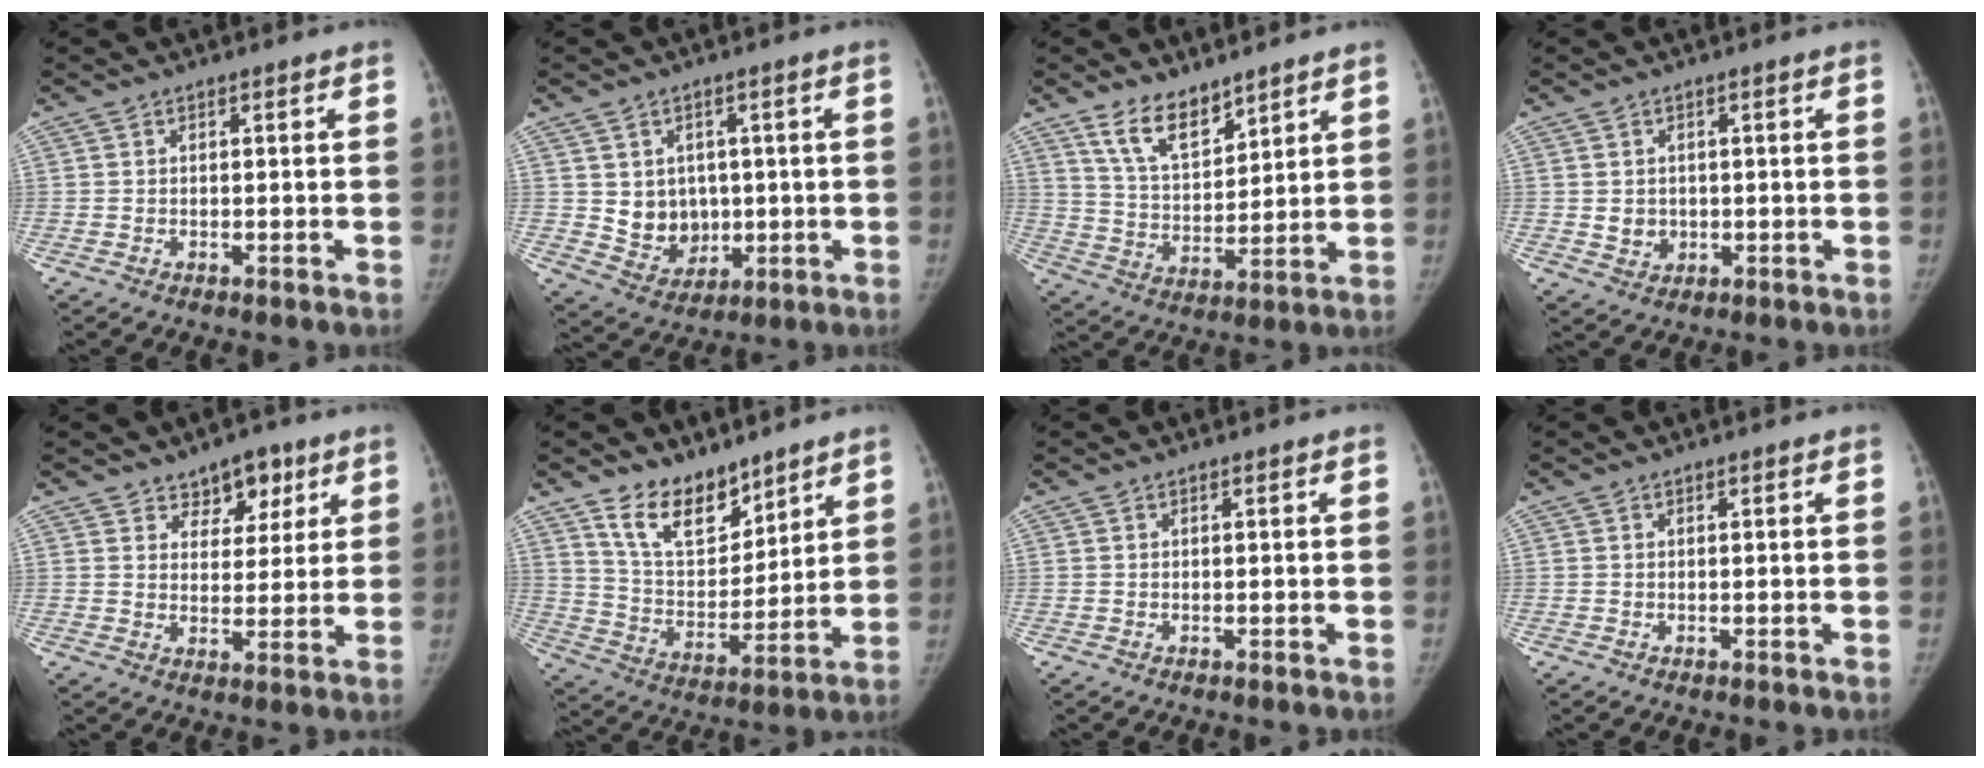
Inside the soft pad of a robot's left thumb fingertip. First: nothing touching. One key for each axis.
{"total": 8.0, "fx": 0.6, "fy": 6.8, "fz": 4.1, "tx": -0.026, "ty": -0.010, "tz": 0.027}
{"total": 9.6, "fx": 7.1, "fy": 4.4, "fz": 4.7, "tx": -0.056, "ty": -0.051, "tz": 0.140}
{"total": 3.2, "fx": 0.0, "fy": 2.9, "fz": 1.4, "tx": -0.008, "ty": -0.001, "tz": 0.008}
{"total": 6.7, "fx": 4.2, "fy": 4.5, "fz": 2.5, "tx": 0.004, "ty": -0.022, "tz": 0.063}
{"total": 12.5, "fx": 9.2, "fy": 6.4, "fz": 5.5, "tx": -0.057, "ty": -0.071, "tz": 0.176}
{"total": 0.0}
{"total": 0.0}